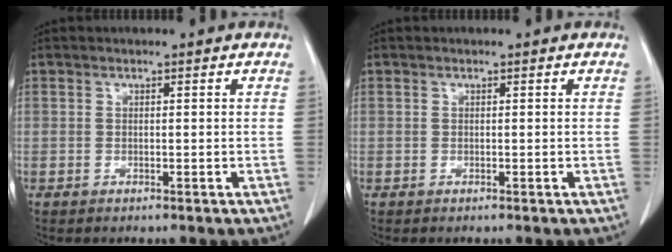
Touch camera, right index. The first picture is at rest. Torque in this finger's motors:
{"motor_torque": [0.00, 0.00, 0.00, 0.00]}